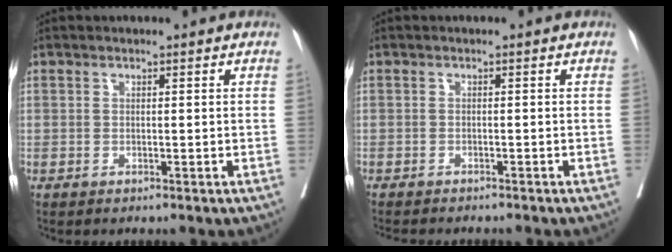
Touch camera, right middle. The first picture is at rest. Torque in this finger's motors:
{"motor_torque": [0.89, -1.16, 0.10, 0.03]}